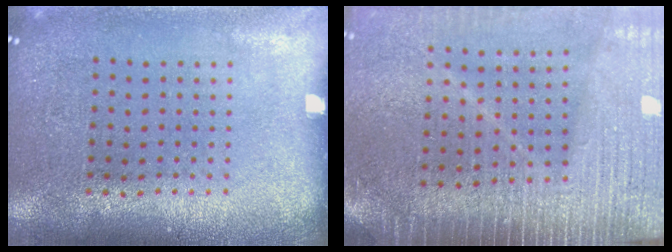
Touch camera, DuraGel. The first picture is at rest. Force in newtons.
{"total": 3.9, "press": 3.4, "slide": 1.9}